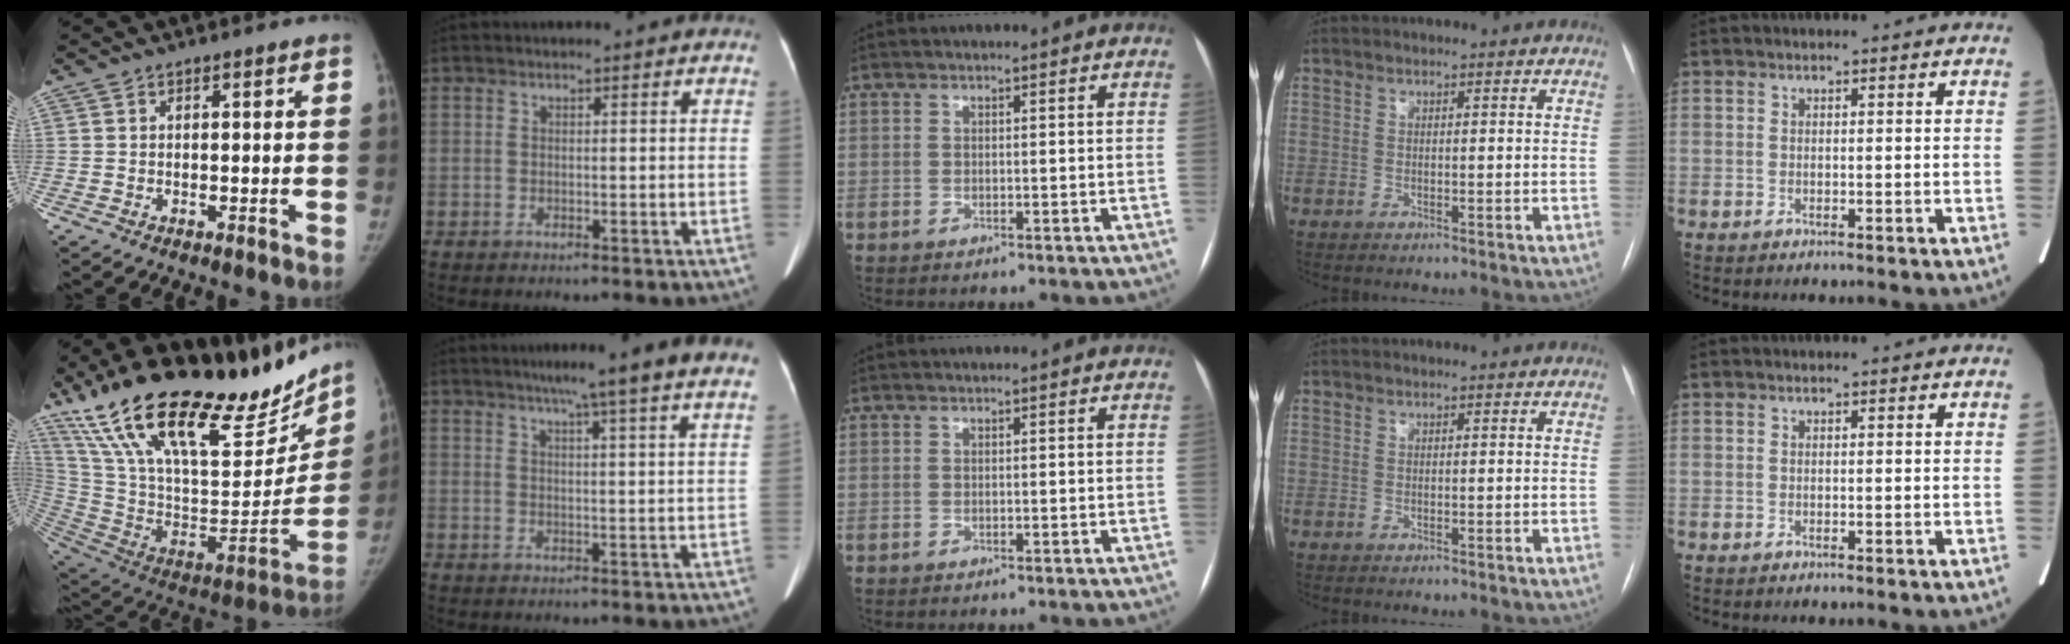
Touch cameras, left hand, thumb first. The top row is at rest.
{"thumb": {"total": 37.0, "force": [26.3, 13.2, 22.3], "torque": [-0.350, -0.077, 0.438]}, "index": {"total": 10.9, "force": [8.5, -1.1, 6.7], "torque": [-0.094, 0.012, 0.092]}}